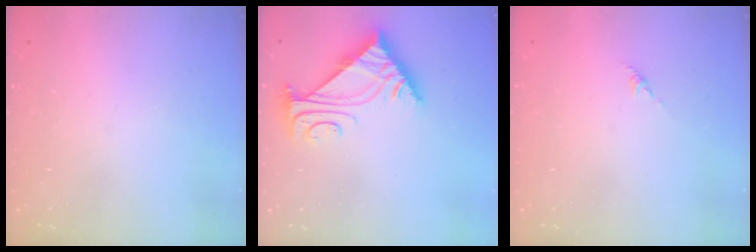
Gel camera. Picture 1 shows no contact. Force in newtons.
{"total": 5.6, "press": 5.5, "slide": 0.8}
{"total": 0.6, "press": 0.4, "slide": 0.4}